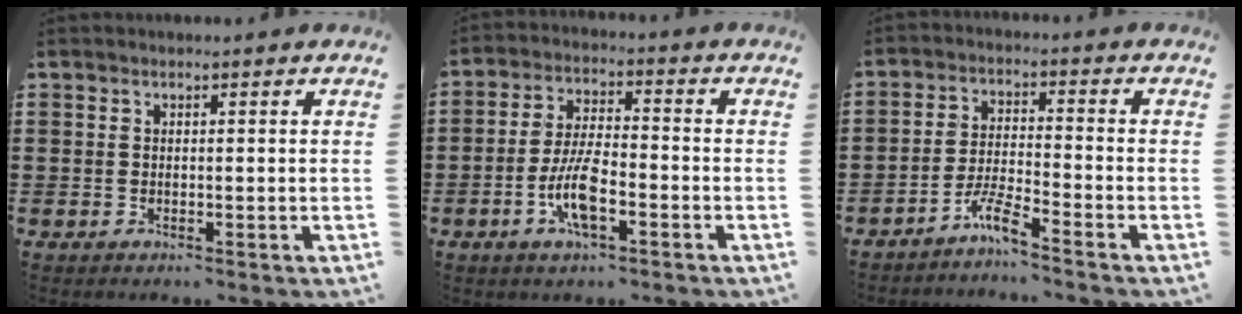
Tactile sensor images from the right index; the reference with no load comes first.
{"total": 7.9, "force": [-3.0, 2.6, 6.8], "torque": [-0.152, -0.008, -0.061]}
{"total": 4.8, "force": [-4.1, -0.1, 2.5], "torque": [-0.068, -0.007, -0.086]}